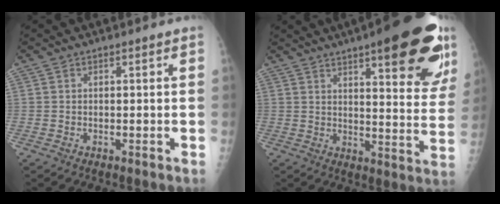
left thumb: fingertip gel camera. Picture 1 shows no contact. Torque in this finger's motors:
{"motor_torque": [2.57, 2.45, 1.62, -1.15, 0.45]}